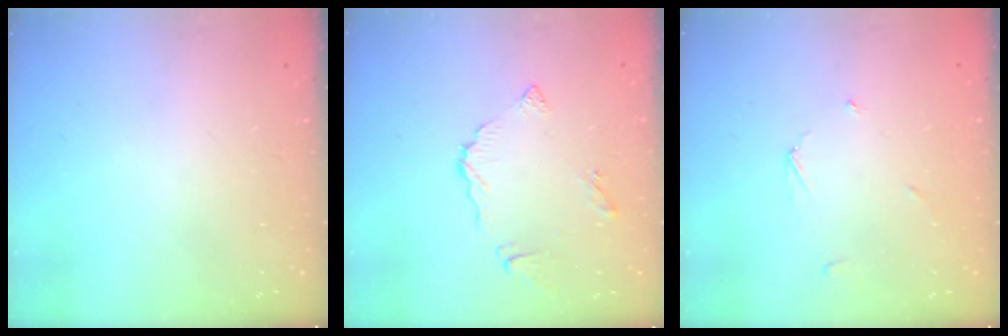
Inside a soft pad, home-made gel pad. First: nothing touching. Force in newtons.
{"total": 7.2, "press": 7.1, "slide": 0.8}
{"total": 2.4, "press": 2.4, "slide": 0.2}